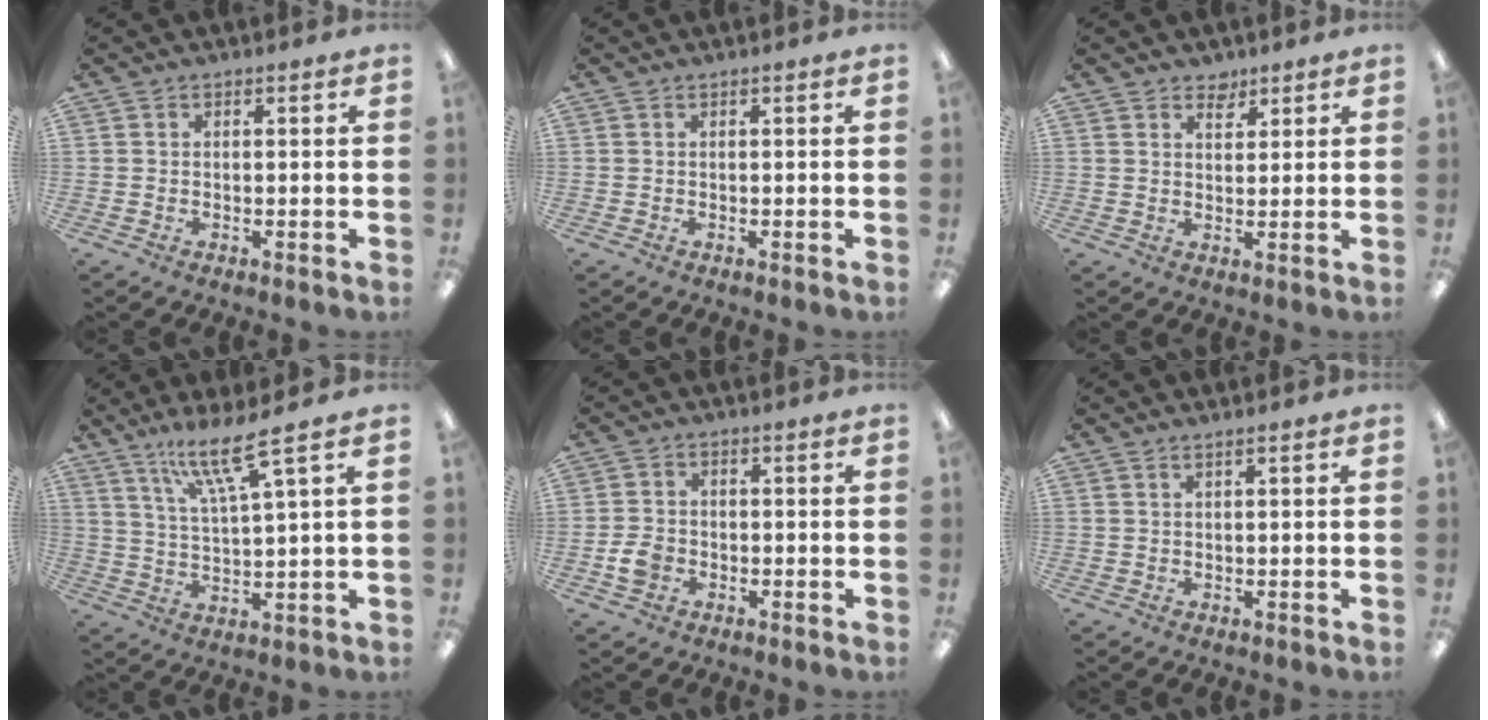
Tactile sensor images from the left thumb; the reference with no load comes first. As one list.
[{"total": 0.0}, {"total": 3.2, "force": [2.6, 1.8, 0.1], "torque": [0.016, -0.018, 0.045]}, {"total": 10.4, "force": [7.3, 1.2, 7.3], "torque": [-0.142, -0.031, 0.127]}, {"total": 4.5, "force": [-1.7, 3.6, 2.1], "torque": [-0.047, 0.004, -0.031]}, {"total": 1.1, "force": [0.5, 0.0, 1.0], "torque": [-0.018, -0.002, 0.009]}]